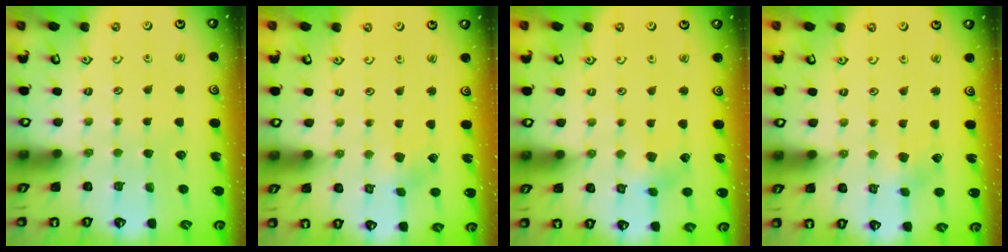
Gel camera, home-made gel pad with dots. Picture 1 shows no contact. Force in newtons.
{"total": 3.0, "press": 2.9, "slide": 0.6}
{"total": 4.6, "press": 4.6, "slide": 0.5}
{"total": 3.0, "press": 2.9, "slide": 0.6}